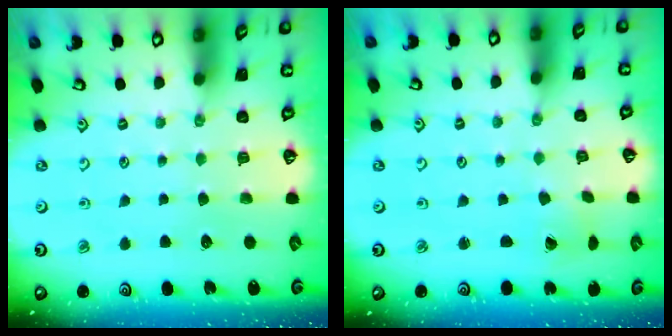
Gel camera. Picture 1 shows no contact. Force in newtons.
{"total": 0.8, "press": 0.8, "slide": 0.1}